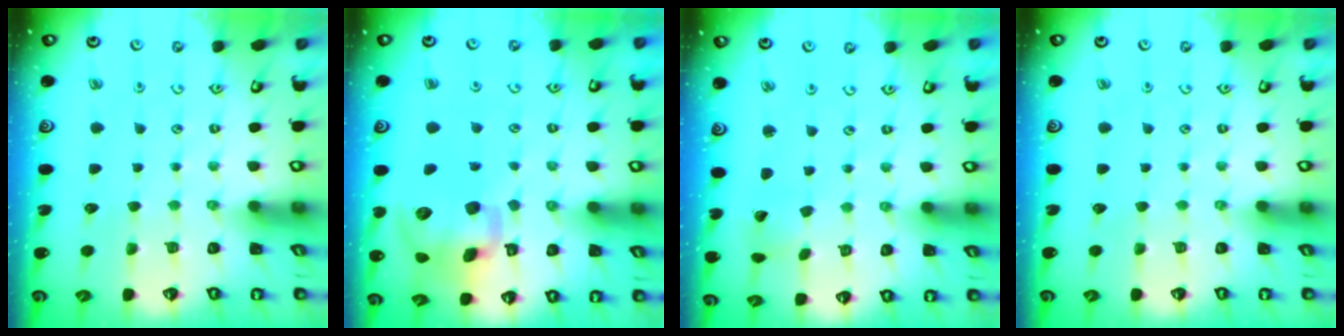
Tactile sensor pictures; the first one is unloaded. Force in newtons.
{"total": 15.5, "press": 15.3, "slide": 2.3}
{"total": 0.9, "press": 0.9, "slide": 0.1}
{"total": 0.0}